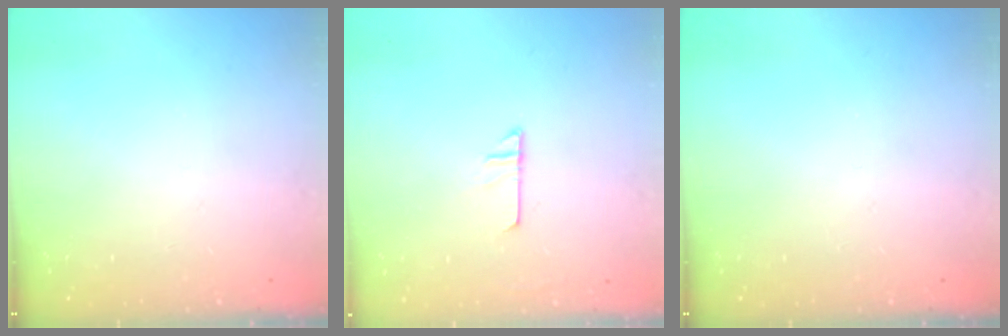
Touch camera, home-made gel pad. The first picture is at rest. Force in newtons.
{"total": 6.4, "press": 6.4, "slide": 0.3}
{"total": 0.0}